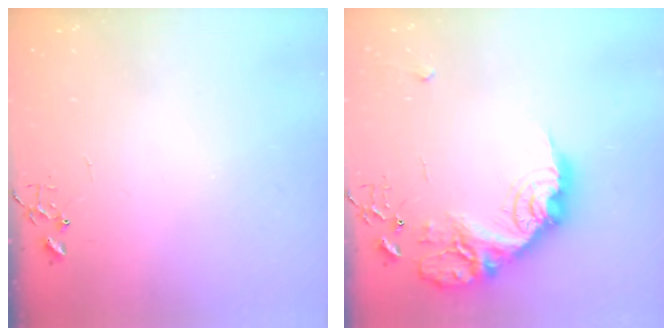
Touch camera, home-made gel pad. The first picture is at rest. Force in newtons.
{"total": 24.1, "press": 24.1, "slide": 1.4}